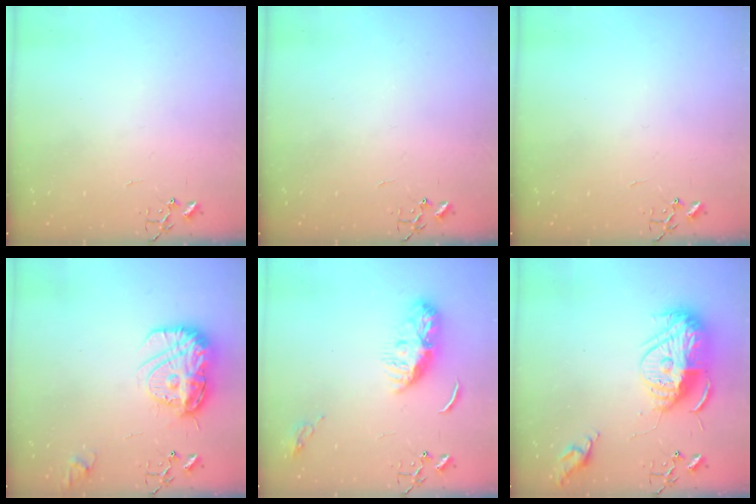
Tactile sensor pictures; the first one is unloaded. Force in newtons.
{"total": 0.0}
{"total": 0.0}
{"total": 15.3, "press": 15.2, "slide": 1.3}
{"total": 11.2, "press": 11.2, "slide": 0.1}
{"total": 17.6, "press": 17.5, "slide": 1.8}